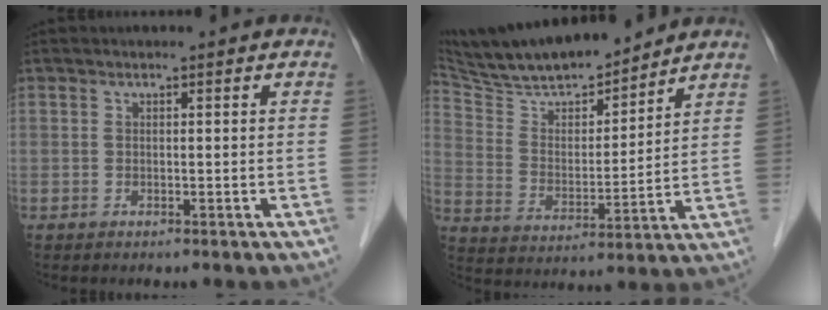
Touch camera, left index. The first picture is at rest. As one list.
[{"total": 15.9, "force": [14.3, 2.5, 6.4], "torque": [-0.116, 0.002, 0.254]}]